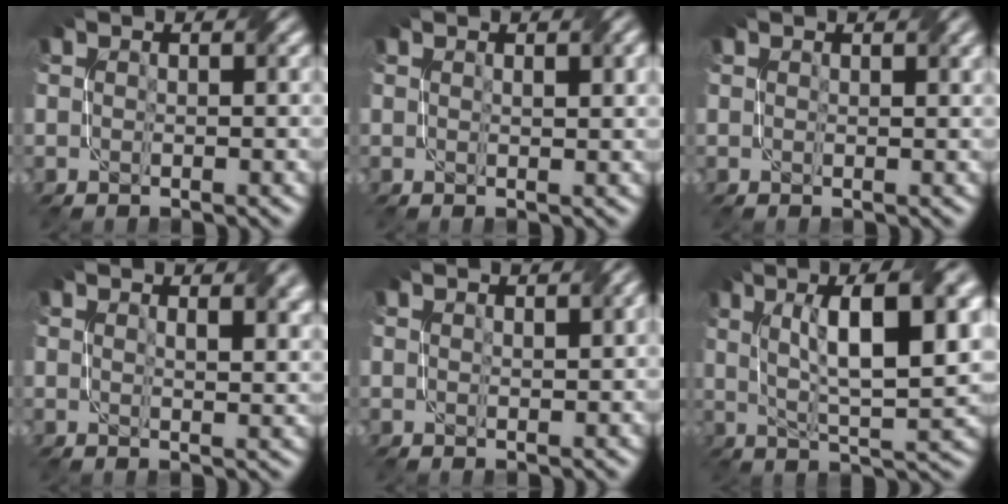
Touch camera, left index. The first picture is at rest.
{"total": 1.8, "force": [0.8, 0.4, 1.6], "torque": [-0.015, 0.001, 0.015]}
{"total": 1.4, "force": [1.2, 0.2, 0.8], "torque": [-0.010, -0.001, 0.019]}
{"total": 3.5, "force": [1.8, 1.3, 2.7], "torque": [-0.026, 0.002, 0.027]}
{"total": 1.1, "force": [0.7, 0.1, 0.9], "torque": [-0.010, 0.001, 0.012]}
{"total": 11.4, "force": [3.1, 3.3, 10.4], "torque": [-0.162, 0.008, 0.054]}